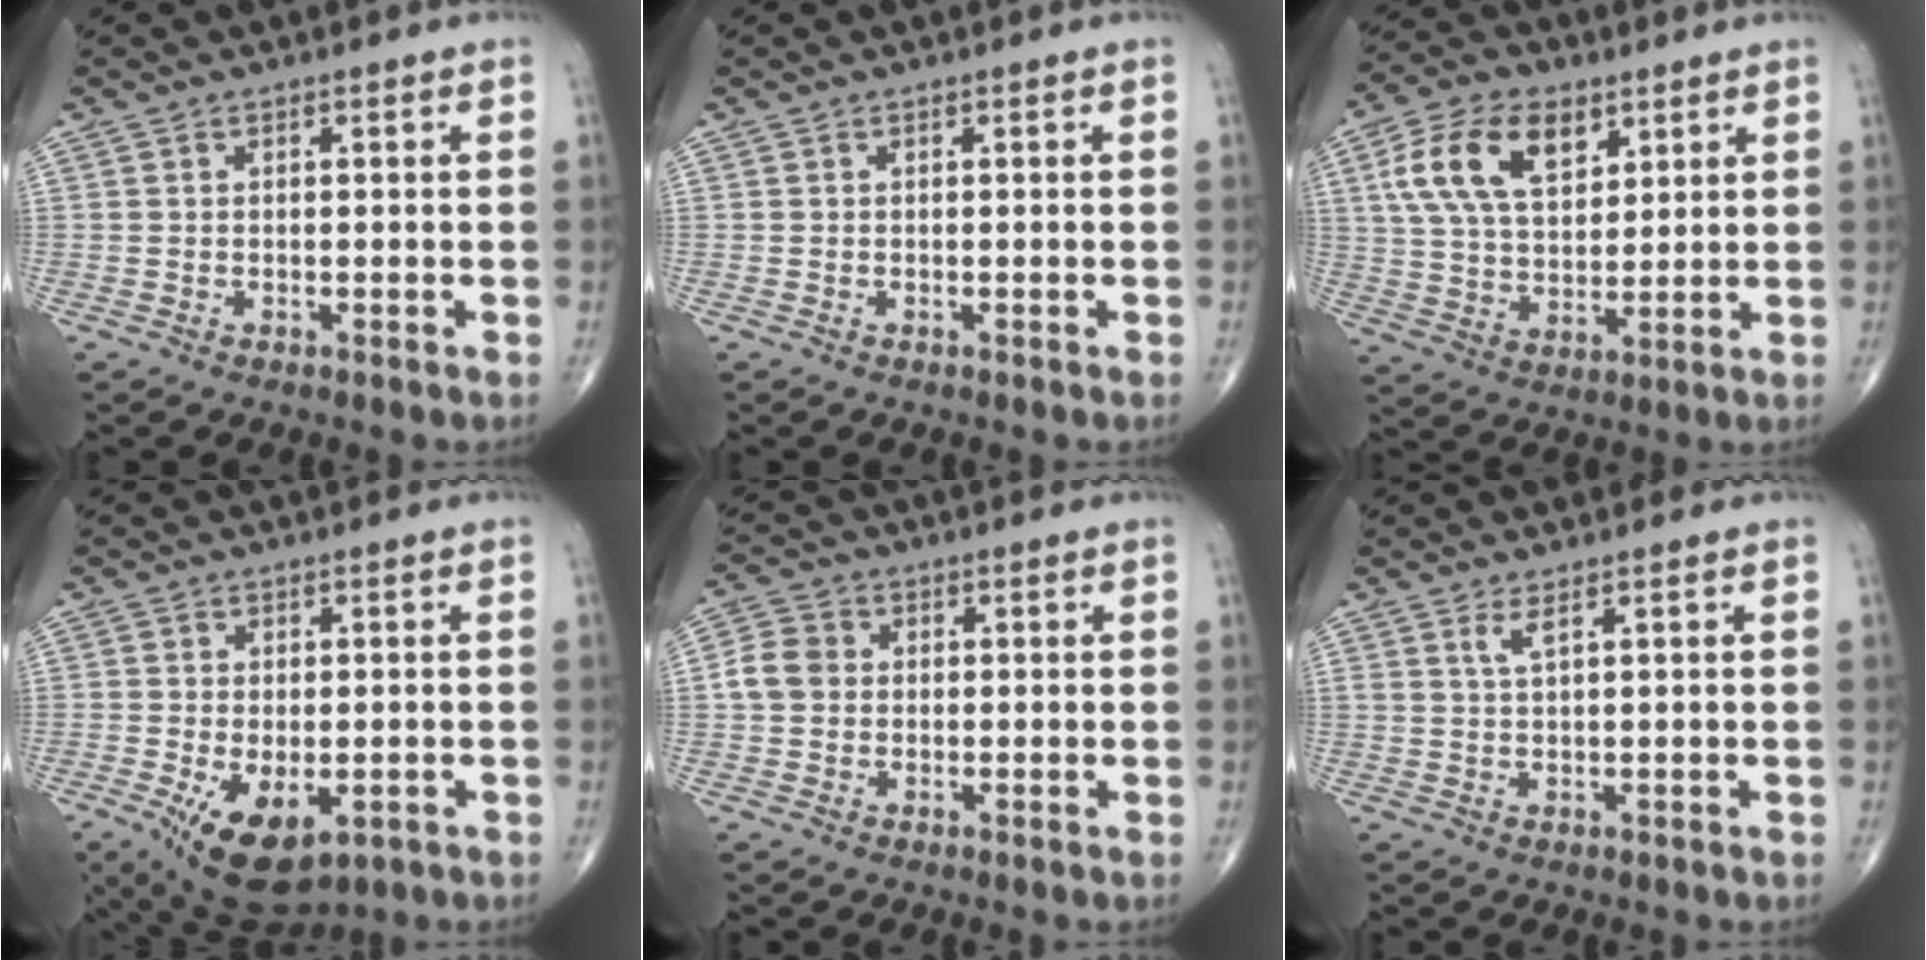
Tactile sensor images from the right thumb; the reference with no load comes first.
{"total": 0.0}
{"total": 14.7, "force": [6.1, 8.5, 10.2], "torque": [-0.176, -0.013, 0.115]}
{"total": 10.8, "force": [-3.9, 5.7, 8.3], "torque": [-0.134, -0.010, -0.046]}
{"total": 5.2, "force": [0.1, 4.5, 2.6], "torque": [-0.042, 0.012, -0.005]}
{"total": 2.0, "force": [1.2, 0.2, 1.6], "torque": [-0.039, -0.007, 0.028]}